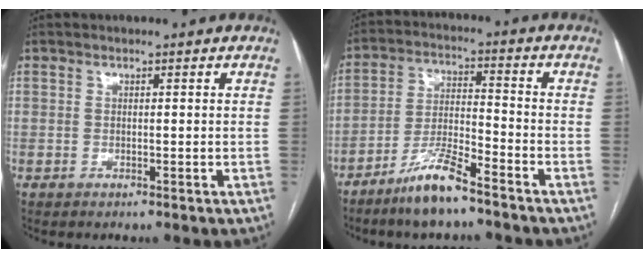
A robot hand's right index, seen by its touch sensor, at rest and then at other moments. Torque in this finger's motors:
{"motor_torque": [0.73, -0.44, 0.40, 0.09]}